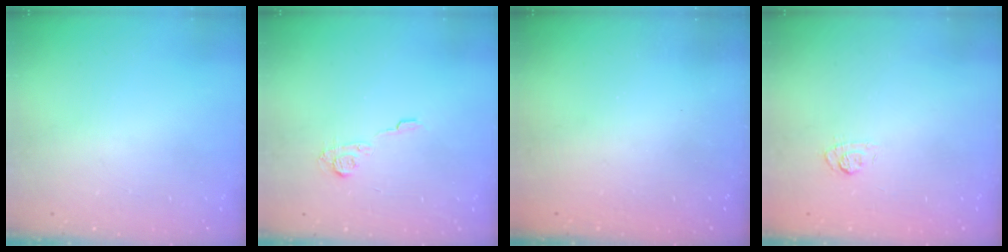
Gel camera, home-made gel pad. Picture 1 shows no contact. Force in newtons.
{"total": 6.9, "press": 6.8, "slide": 0.8}
{"total": 2.4, "press": 2.2, "slide": 0.8}
{"total": 6.5, "press": 6.3, "slide": 1.7}